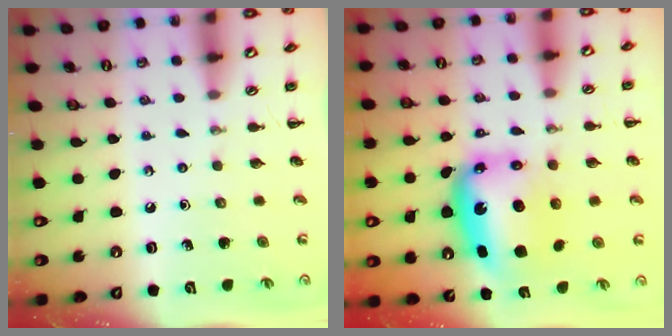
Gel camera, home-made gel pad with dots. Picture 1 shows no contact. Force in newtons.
{"total": 10.3, "press": 9.9, "slide": 3.0}